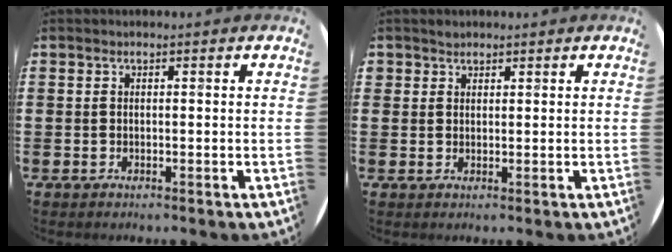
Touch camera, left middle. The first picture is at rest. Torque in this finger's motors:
{"motor_torque": [0.29, -0.25, -0.01, 0.00]}